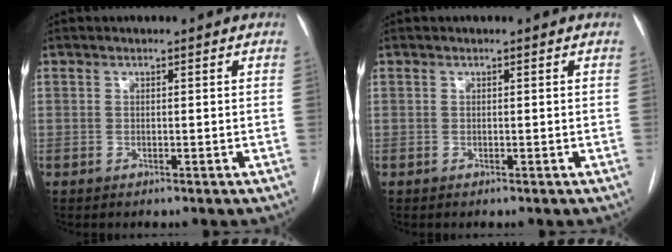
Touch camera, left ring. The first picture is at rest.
{"total": 0.0}